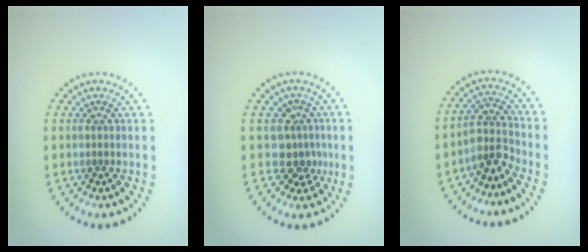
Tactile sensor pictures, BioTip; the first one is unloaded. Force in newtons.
{"total": 2.6, "press": 2.0, "slide": 1.7}
{"total": 2.7, "press": 2.0, "slide": 1.8}